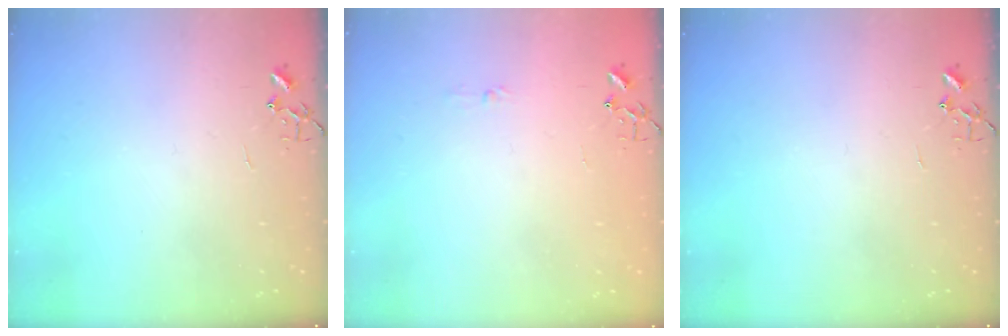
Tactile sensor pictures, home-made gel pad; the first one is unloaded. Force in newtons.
{"total": 3.5, "press": 3.5, "slide": 0.4}
{"total": 0.0}